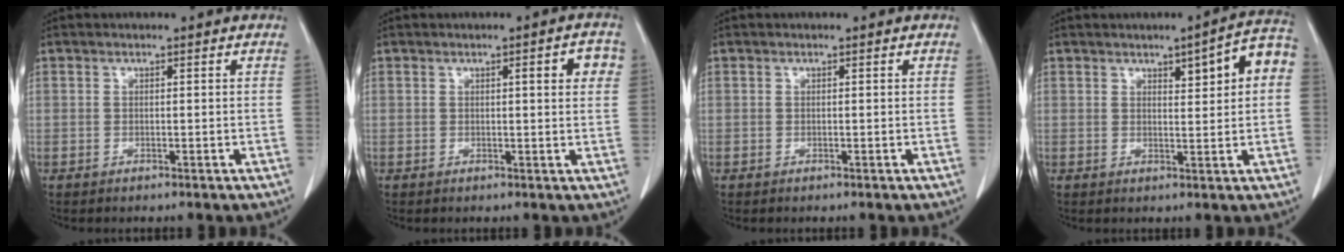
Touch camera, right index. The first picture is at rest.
{"total": 3.7, "force": [1.1, 0.7, 3.5], "torque": [-0.041, 0.005, 0.012]}
{"total": 0.0}
{"total": 7.0, "force": [1.9, 1.2, 6.6], "torque": [-0.088, 0.017, 0.024]}